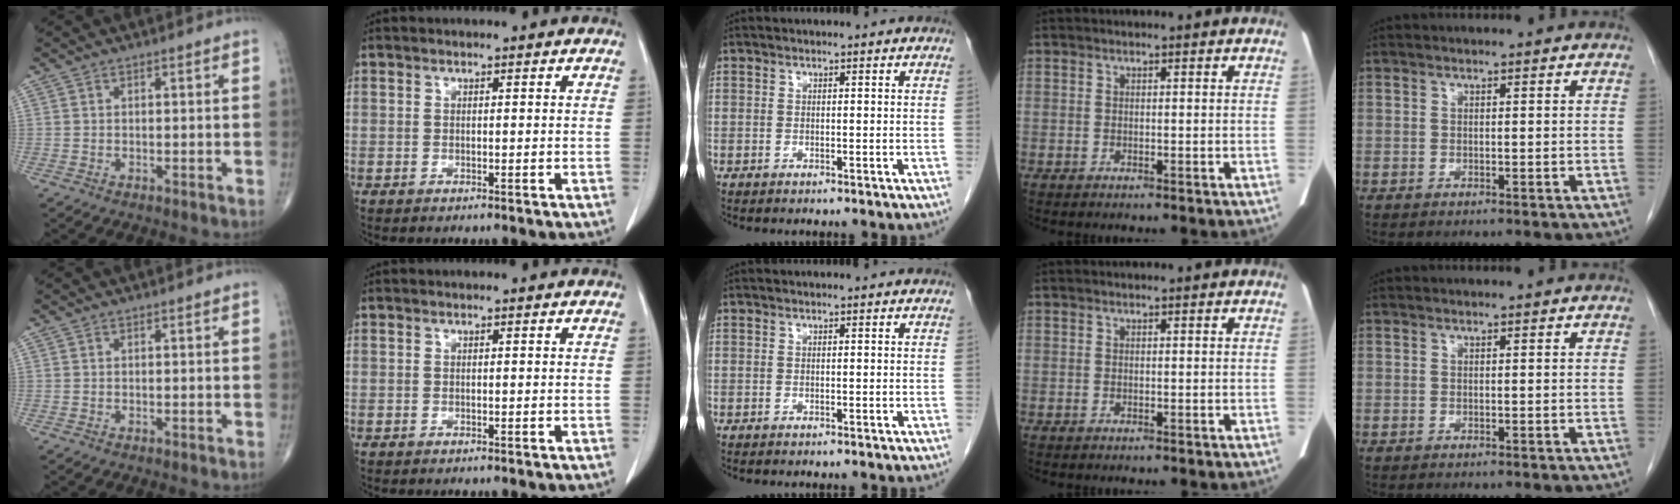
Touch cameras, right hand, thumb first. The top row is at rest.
{}